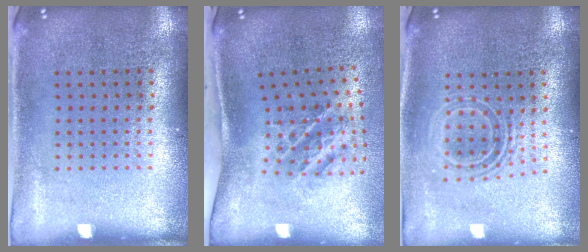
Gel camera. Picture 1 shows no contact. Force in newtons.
{"total": 1.6, "press": 1.2, "slide": 1.1}
{"total": 1.6, "press": 1.2, "slide": 1.0}